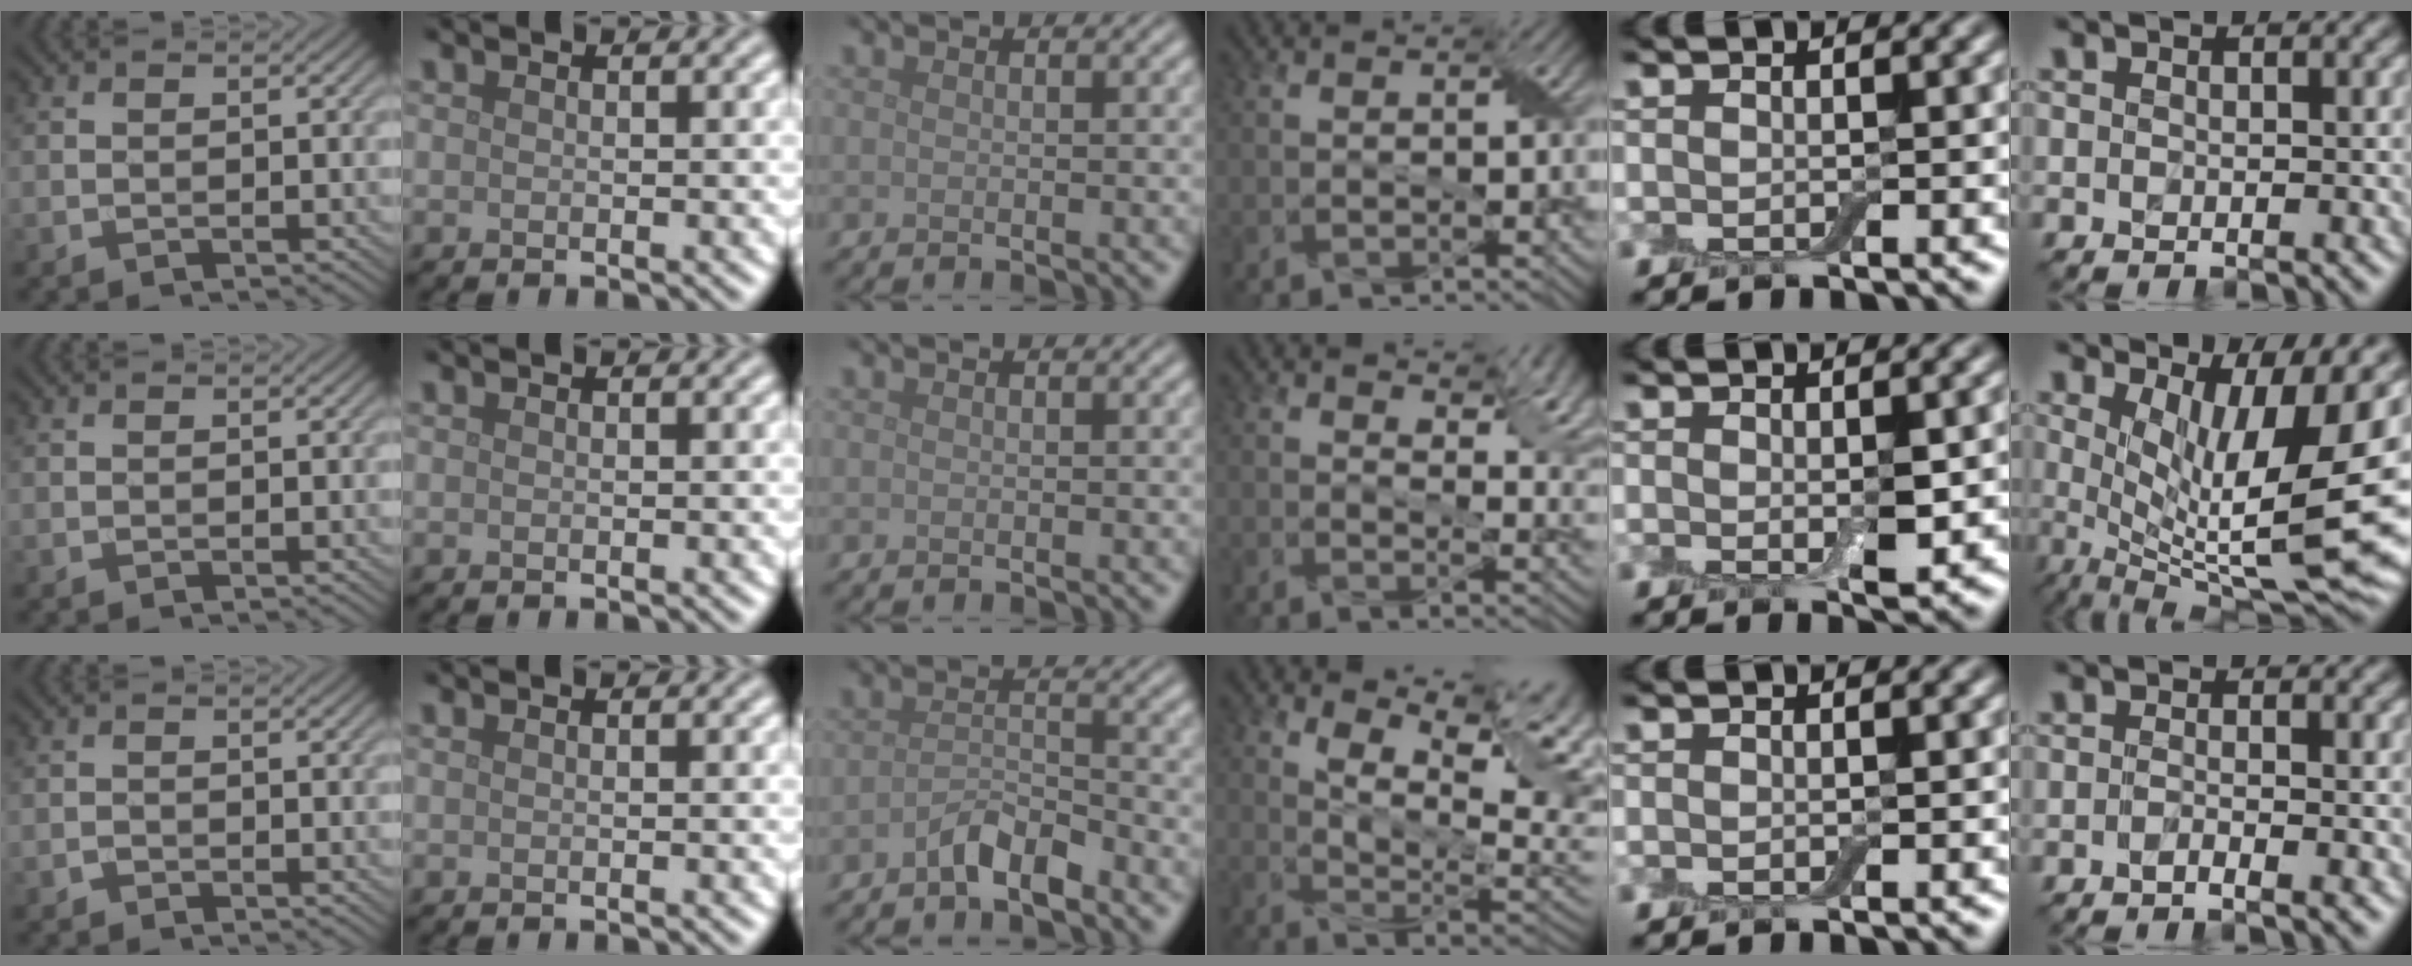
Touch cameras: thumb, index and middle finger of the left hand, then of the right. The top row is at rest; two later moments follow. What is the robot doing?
{"motion": "peel", "object": "aluminum foil"}